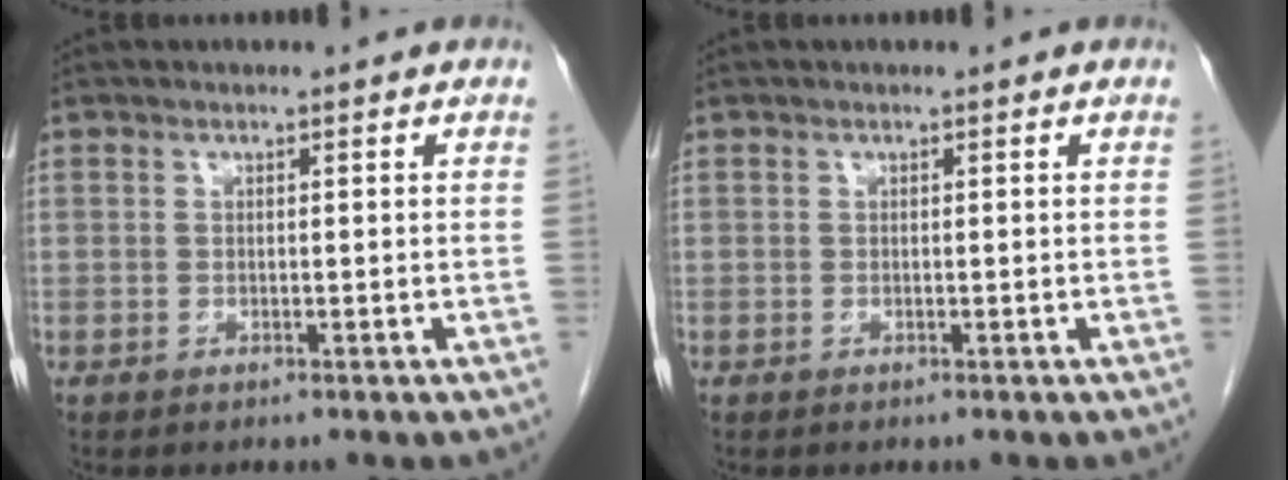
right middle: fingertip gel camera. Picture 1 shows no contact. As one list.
[{"total": 0.0}]